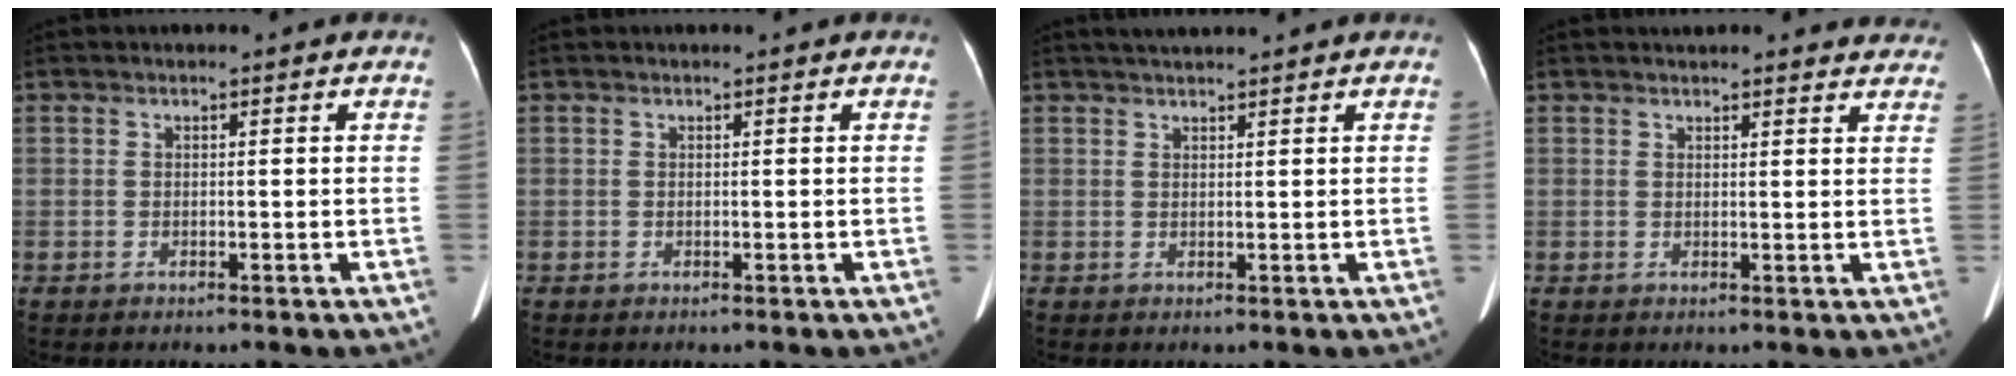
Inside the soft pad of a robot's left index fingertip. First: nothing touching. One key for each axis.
{"total": 0.0}
{"total": 3.4, "fx": 3.0, "fy": -0.3, "fz": 1.6, "tx": -0.018, "ty": 0.026, "tz": 0.052}
{"total": 11.6, "fx": 10.8, "fy": 3.0, "fz": 3.0, "tx": -0.007, "ty": 0.014, "tz": 0.107}